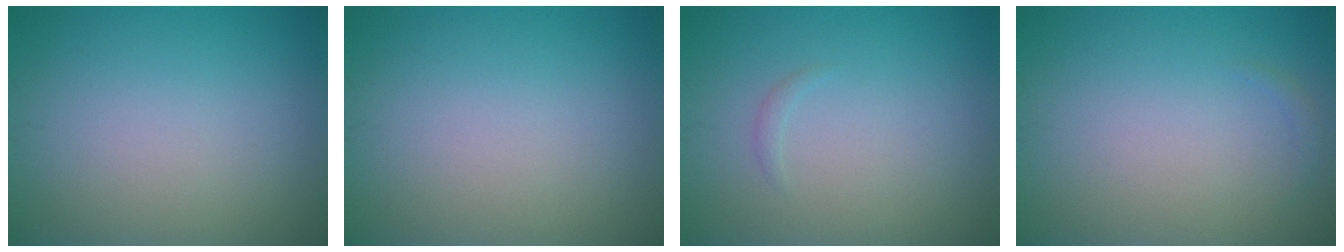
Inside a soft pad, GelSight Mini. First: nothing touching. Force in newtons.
{"total": 0.0}
{"total": 0.6, "press": 0.5, "slide": 0.1}
{"total": 0.5, "press": 0.5, "slide": 0.1}